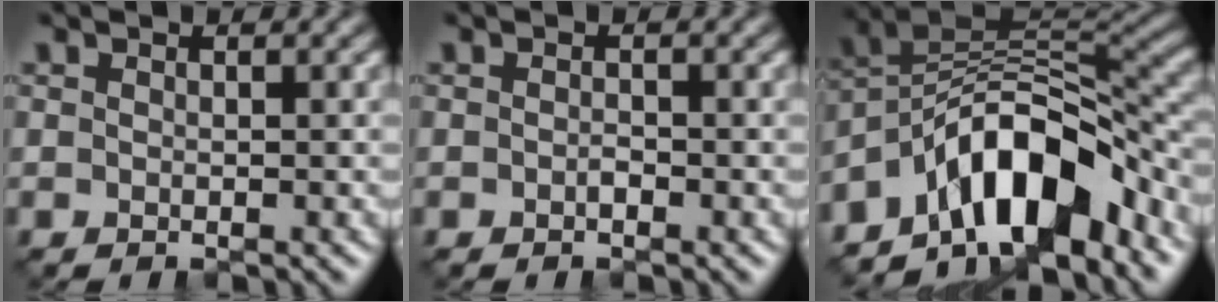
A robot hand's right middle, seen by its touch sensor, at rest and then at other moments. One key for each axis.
{"total": 0.6, "fx": -0.3, "fy": 0.2, "fz": 0.5, "tx": -0.009, "ty": 0.001, "tz": -0.005}
{"total": 10.3, "fx": -6.1, "fy": 4.2, "fz": 7.1, "tx": -0.089, "ty": 0.019, "tz": -0.116}